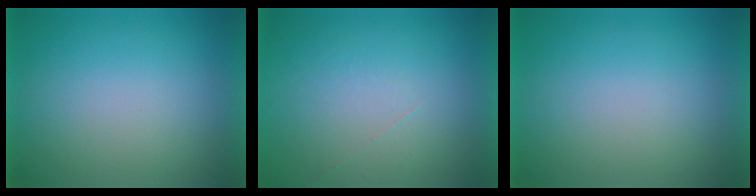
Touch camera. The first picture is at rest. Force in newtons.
{"total": 1.1}
{"total": 0.0}